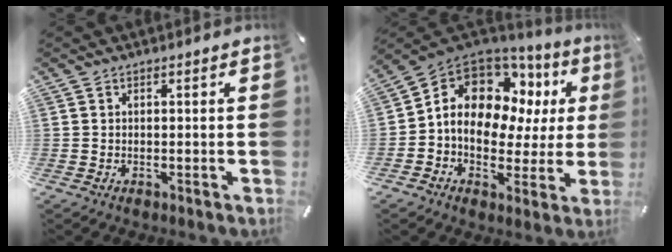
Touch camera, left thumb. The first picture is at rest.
{"total": 13.3, "force": [4.5, 9.8, 7.9], "torque": [-0.136, -0.030, 0.086]}